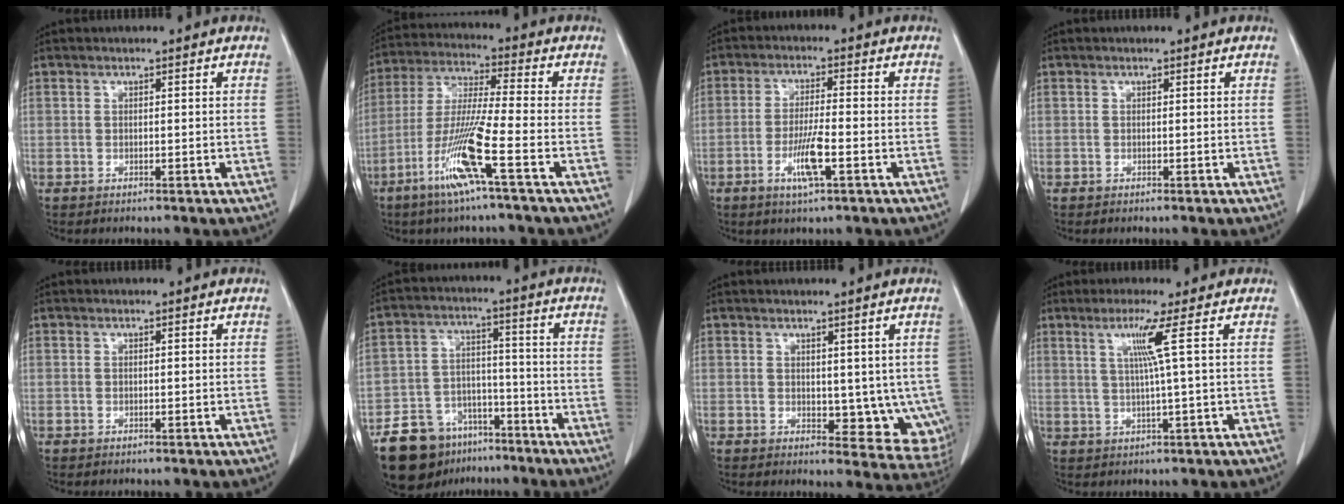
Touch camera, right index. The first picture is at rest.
{"total": 11.9, "force": [-5.7, -0.9, 10.4], "torque": [-0.214, -0.016, -0.112]}
{"total": 6.0, "force": [-2.4, 0.5, 5.5], "torque": [-0.107, -0.007, -0.041]}
{"total": 0.0}
{"total": 0.0}
{"total": 13.1, "force": [-9.1, 8.2, 4.7], "torque": [-0.085, 0.029, -0.148]}
{"total": 7.9, "force": [0.8, 4.5, 6.4], "torque": [-0.054, -0.017, 0.020]}
{"total": 4.6, "force": [1.5, -1.7, 4.0], "torque": [-0.085, -0.006, 0.032]}